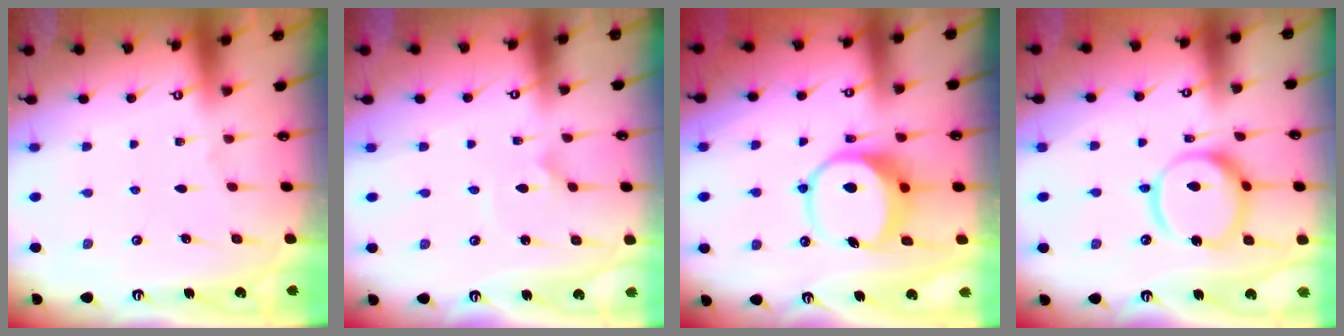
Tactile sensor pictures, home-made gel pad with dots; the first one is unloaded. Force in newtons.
{"total": 2.1, "press": 2.1, "slide": 0.0}
{"total": 9.4, "press": 9.3, "slide": 1.1}
{"total": 13.5, "press": 13.4, "slide": 2.0}